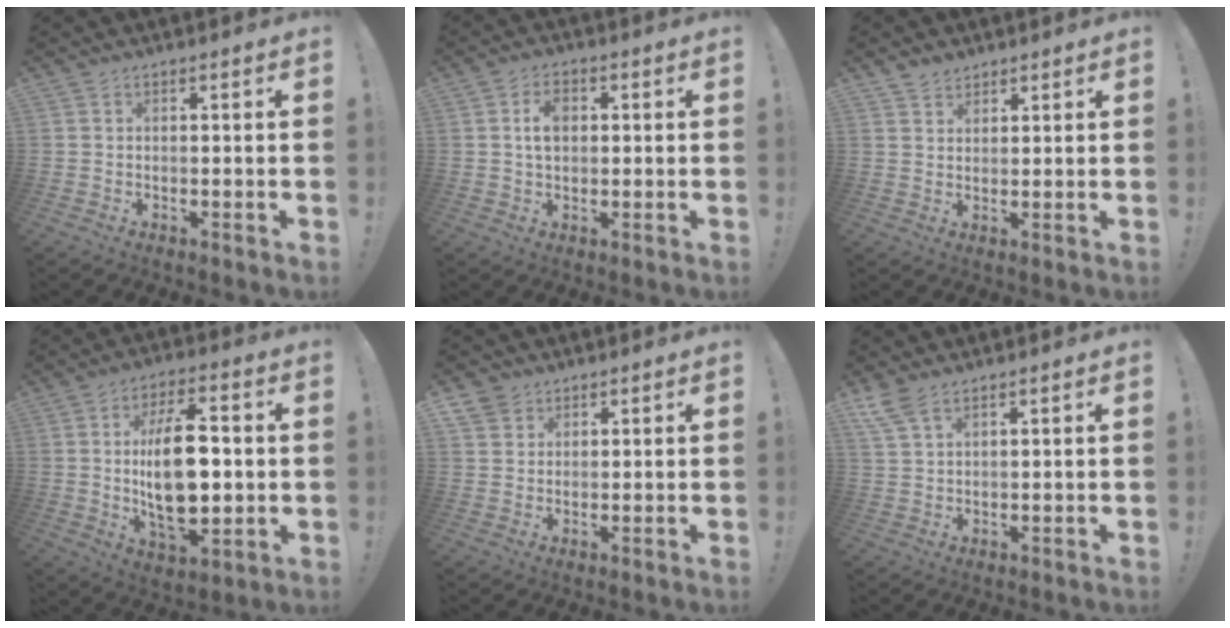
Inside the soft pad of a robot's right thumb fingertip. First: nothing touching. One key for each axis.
{"total": 5.4, "fx": 1.1, "fy": 3.7, "fz": 3.7, "tx": -0.055, "ty": 0.003, "tz": 0.018}
{"total": 3.3, "fx": 2.7, "fy": 1.8, "fz": 0.3, "tx": 0.001, "ty": -0.019, "tz": 0.049}
{"total": 18.4, "fx": 0.7, "fy": 9.3, "fz": 15.9, "tx": -0.283, "ty": -0.004, "tz": 0.007}
{"total": 4.7, "fx": 3.2, "fy": 3.4, "fz": 0.8, "tx": -0.021, "ty": -0.014, "tz": 0.063}
{"total": 5.9, "fx": 4.1, "fy": 2.4, "fz": 3.5, "tx": -0.074, "ty": -0.012, "tz": 0.081}